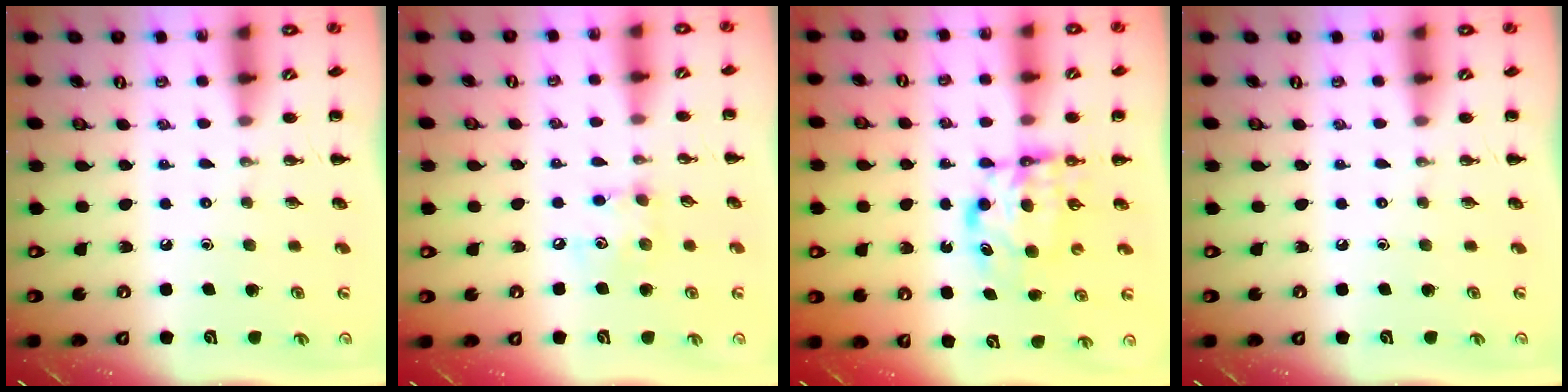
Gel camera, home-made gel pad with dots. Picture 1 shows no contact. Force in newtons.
{"total": 6.2, "press": 6.2, "slide": 0.6}
{"total": 5.7, "press": 5.6, "slide": 1.4}
{"total": 0.0}